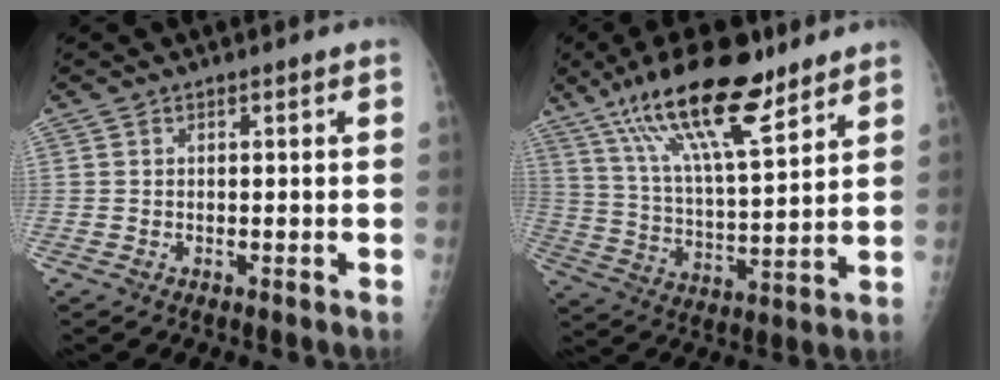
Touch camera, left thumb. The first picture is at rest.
{"total": 19.4, "force": [13.2, 5.3, 13.2], "torque": [-0.218, -0.052, 0.235]}